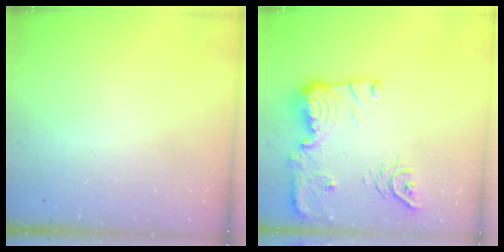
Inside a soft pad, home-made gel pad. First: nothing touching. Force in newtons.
{"total": 18.6, "press": 18.6, "slide": 1.1}